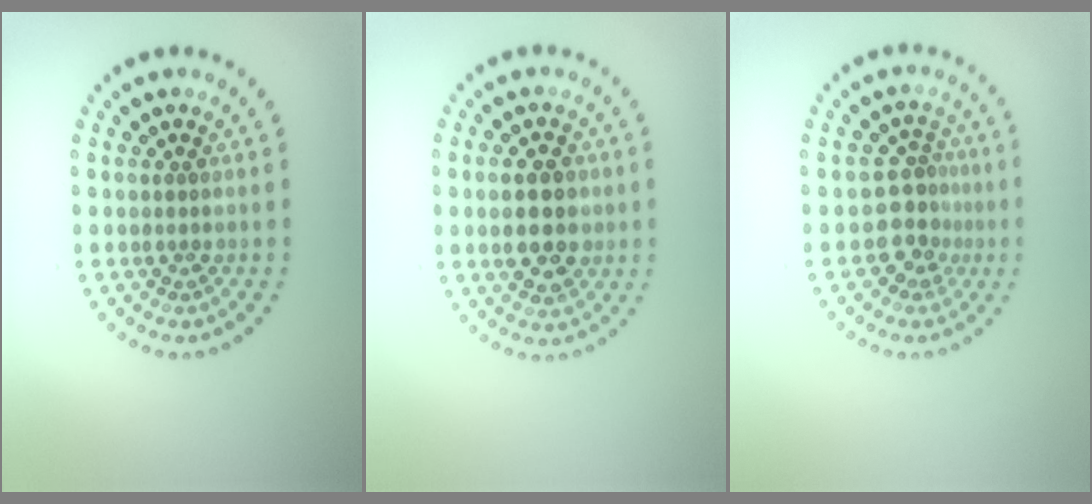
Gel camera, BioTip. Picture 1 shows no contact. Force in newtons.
{"total": 4.6, "press": 4.6, "slide": 0.3}
{"total": 2.9, "press": 2.5, "slide": 1.6}